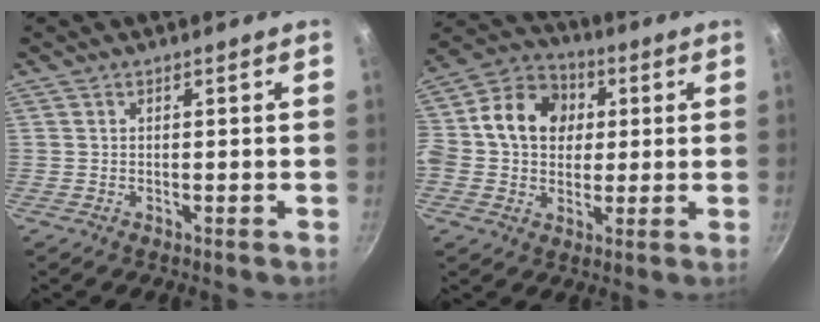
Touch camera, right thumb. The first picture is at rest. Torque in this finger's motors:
{"motor_torque": [-0.08, 2.30, 0.26, -0.11, 0.22]}